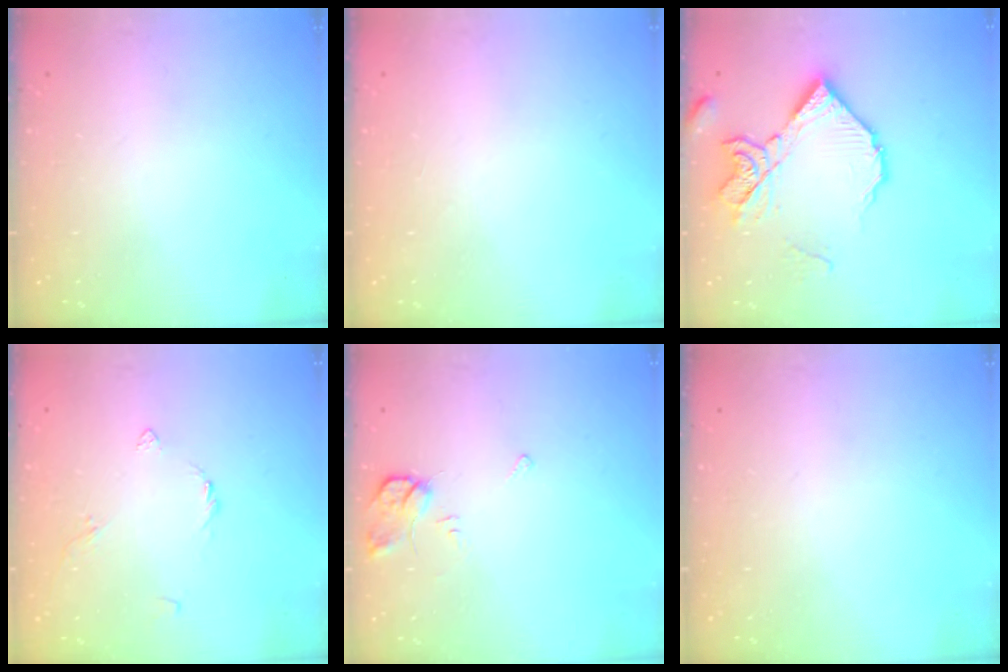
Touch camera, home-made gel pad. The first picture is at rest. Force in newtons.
{"total": 1.7, "press": 1.7, "slide": 0.1}
{"total": 17.0, "press": 16.9, "slide": 1.8}
{"total": 3.4, "press": 3.4, "slide": 0.5}
{"total": 5.5, "press": 5.5, "slide": 0.6}
{"total": 0.0}